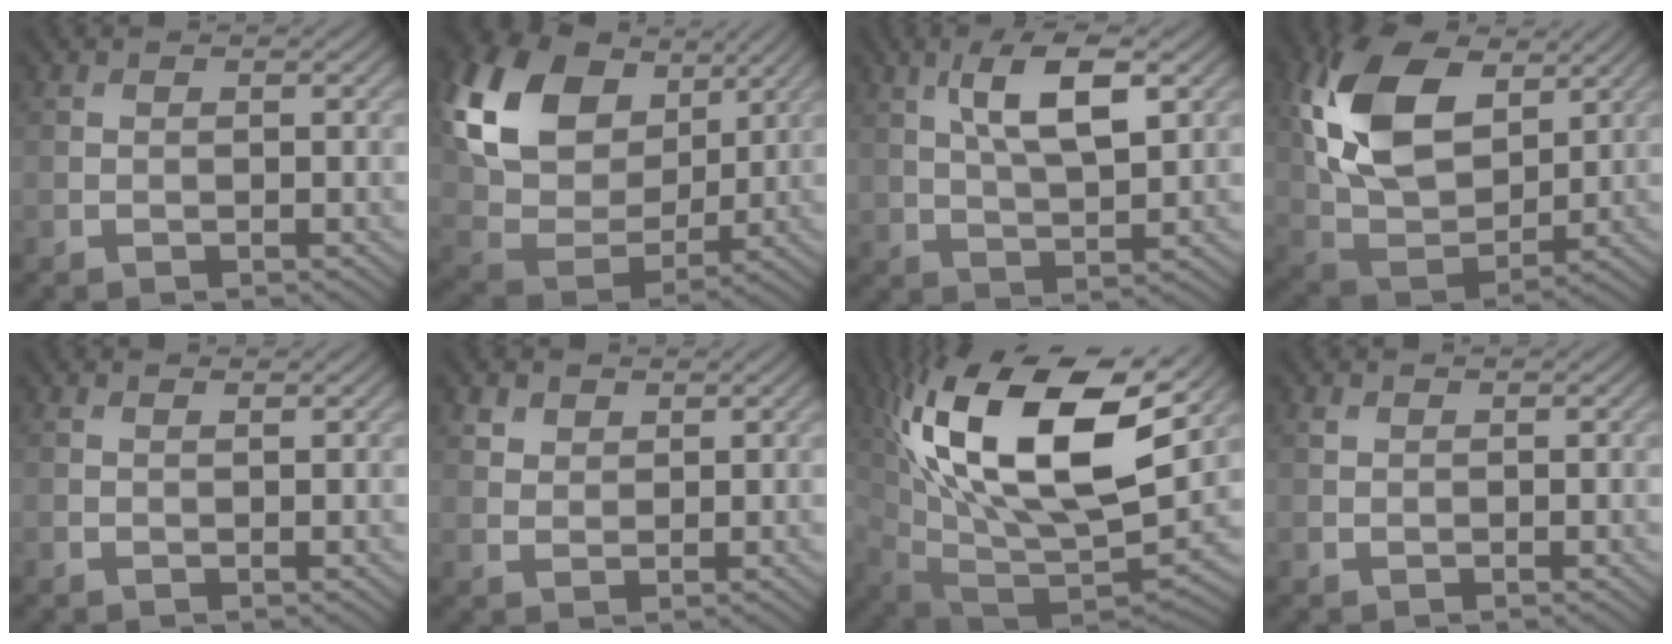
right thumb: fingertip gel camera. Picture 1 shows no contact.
{"total": 16.3, "force": [6.6, 11.3, 9.8], "torque": [-0.234, 0.017, 0.130]}
{"total": 8.3, "force": [3.1, 3.3, 7.0], "torque": [-0.132, 0.008, 0.056]}
{"total": 15.7, "force": [5.8, 9.7, 10.9], "torque": [-0.252, 0.011, 0.112]}
{"total": 0.5, "force": [0.5, 0.1, 0.2], "torque": [-0.004, 0.000, 0.009]}
{"total": 2.5, "force": [1.7, 1.6, 0.7], "torque": [-0.023, -0.007, 0.040]}
{"total": 20.8, "force": [7.1, 8.8, 17.5], "torque": [-0.342, 0.027, 0.118]}
{"total": 0.6, "force": [0.4, 0.4, 0.2], "torque": [-0.005, -0.002, 0.009]}